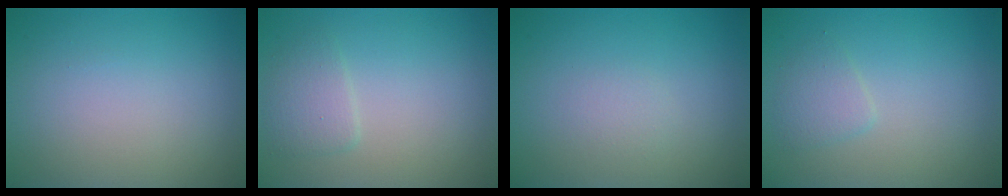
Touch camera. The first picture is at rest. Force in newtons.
{"total": 1.8, "press": 1.8, "slide": 0.1}
{"total": 0.9, "press": 0.9, "slide": 0.0}
{"total": 1.6, "press": 1.6, "slide": 0.1}